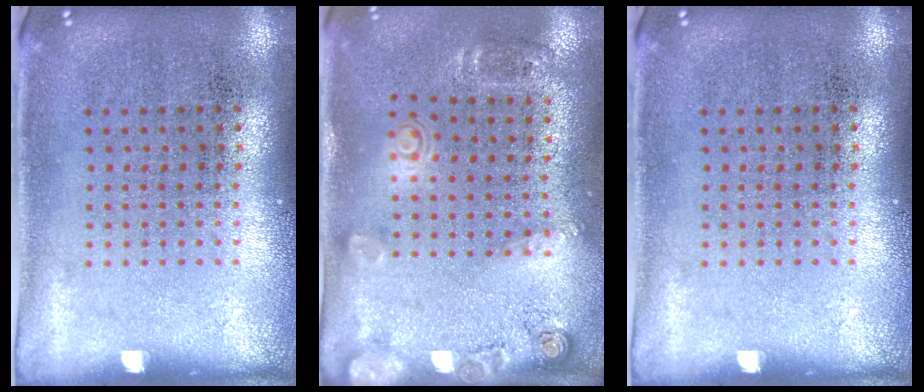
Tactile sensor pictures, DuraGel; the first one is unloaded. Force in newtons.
{"total": 1.9, "press": 1.2, "slide": 1.4}
{"total": 0.0}